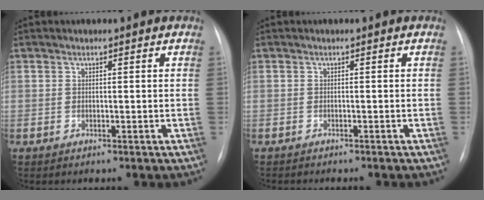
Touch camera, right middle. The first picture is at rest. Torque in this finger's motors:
{"motor_torque": [0.28, -0.51, 0.07, 0.03]}